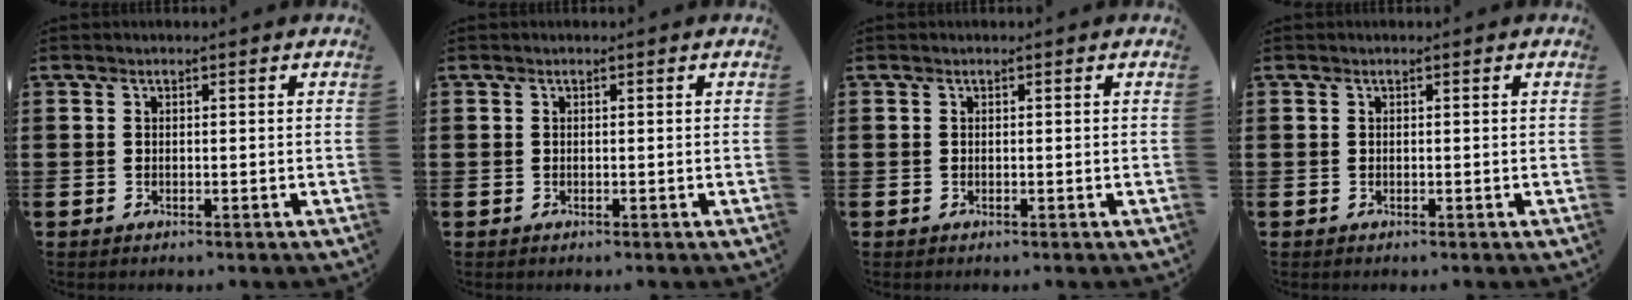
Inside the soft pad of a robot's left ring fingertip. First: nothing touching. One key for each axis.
{"total": 0.0}
{"total": 0.0}
{"total": 0.0}